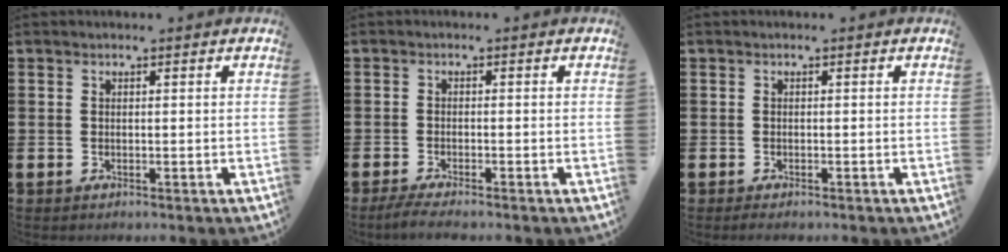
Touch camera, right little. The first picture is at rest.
{"total": 1.8, "force": [-1.3, 0.1, 1.2], "torque": [-0.020, 0.001, -0.025]}
{"total": 0.5, "force": [-0.4, 0.1, 0.3], "torque": [-0.008, -0.001, -0.007]}